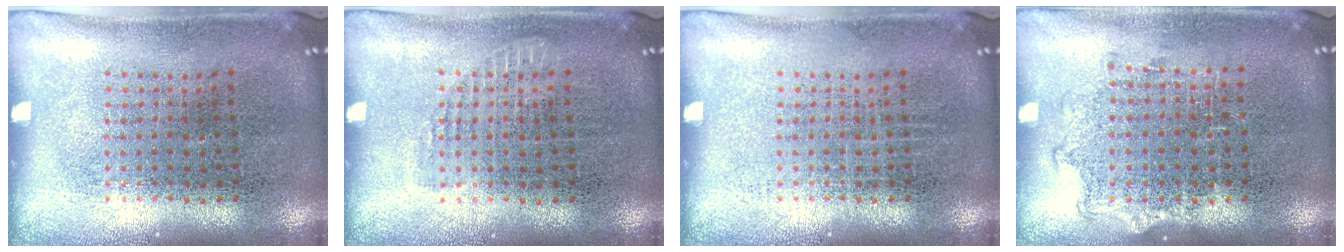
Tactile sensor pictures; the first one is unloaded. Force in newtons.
{"total": 0.8, "press": 0.8, "slide": 0.2}
{"total": 0.0}
{"total": 1.1, "press": 1.0, "slide": 0.4}